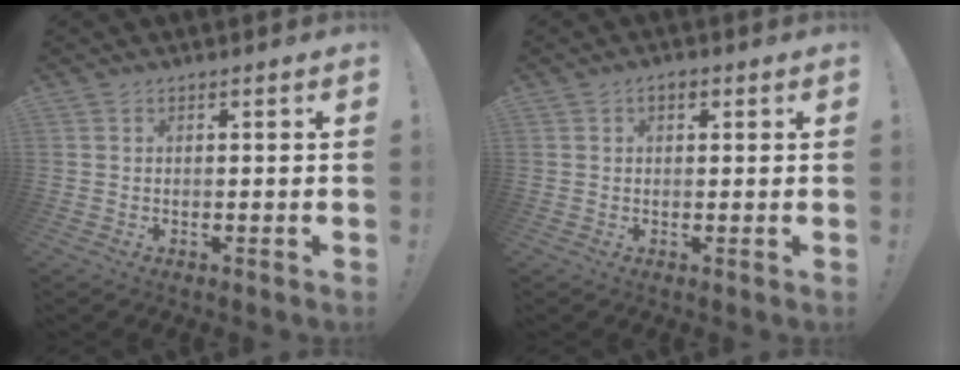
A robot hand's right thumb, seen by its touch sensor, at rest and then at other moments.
{"total": 1.9, "force": [0.8, 1.1, 1.3], "torque": [-0.027, 0.004, 0.015]}